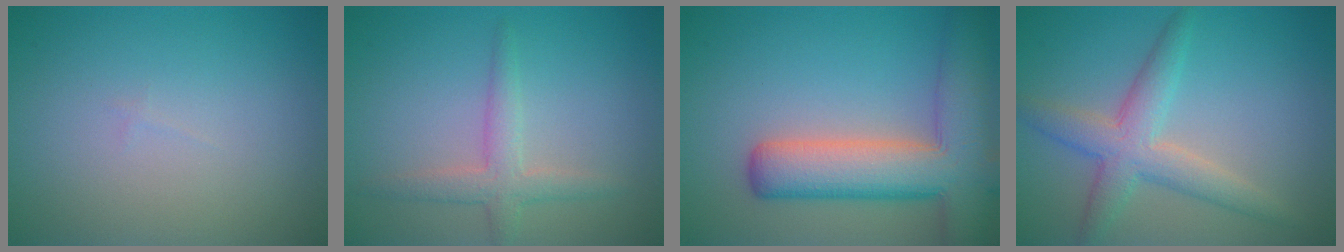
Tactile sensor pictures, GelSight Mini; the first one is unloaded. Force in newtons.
{"total": 2.6, "press": 2.6, "slide": 0.0}
{"total": 9.3, "press": 9.2, "slide": 0.5}
{"total": 4.3, "press": 4.3, "slide": 0.3}